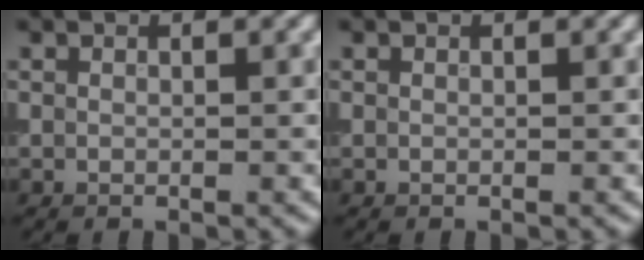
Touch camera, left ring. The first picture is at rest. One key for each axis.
{"total": 0.0}